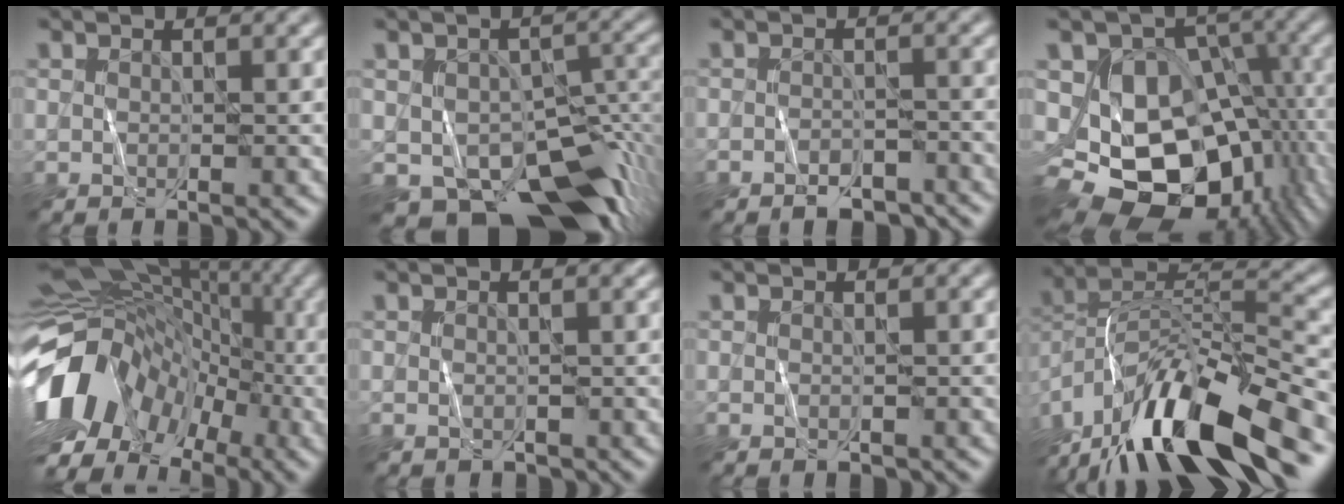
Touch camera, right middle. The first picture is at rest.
{"total": 12.7, "force": [-7.6, 6.2, 8.0], "torque": [-0.119, -0.021, -0.110]}
{"total": 3.3, "force": [-2.8, 1.3, 1.1], "torque": [-0.009, -0.003, -0.041]}
{"total": 15.2, "force": [-3.9, 11.2, 9.6], "torque": [-0.135, -0.018, -0.049]}
{"total": 14.9, "force": [-4.1, 10.8, 9.3], "torque": [-0.176, 0.010, -0.087]}
{"total": 0.9, "force": [-0.5, 0.6, 0.5], "torque": [-0.003, -0.006, -0.002]}
{"total": 0.7, "force": [-0.4, 0.3, 0.4], "torque": [-0.006, -0.002, -0.003]}
{"total": 14.9, "force": [-9.9, 4.2, 10.3], "torque": [-0.206, 0.019, -0.178]}